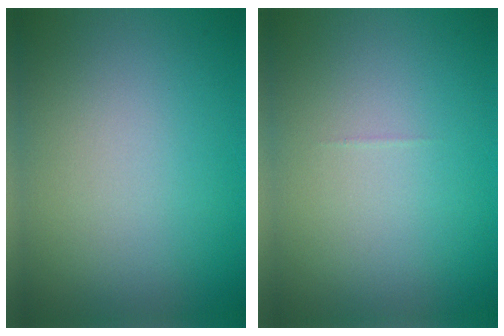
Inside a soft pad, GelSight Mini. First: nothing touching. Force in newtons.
{"total": 0.0}